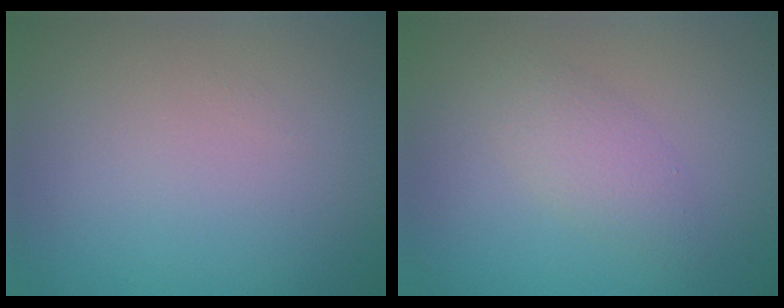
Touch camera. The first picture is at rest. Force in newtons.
{"total": 2.1, "press": 2.1, "slide": 0.0}